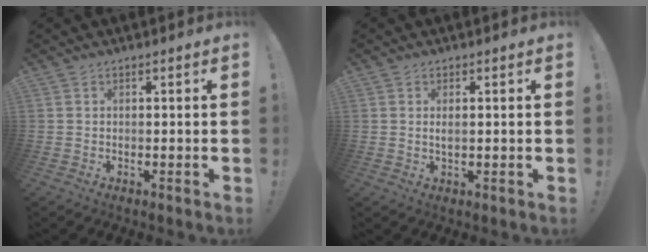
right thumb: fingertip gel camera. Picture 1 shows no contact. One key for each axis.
{"total": 1.5, "fx": 0.2, "fy": 0.0, "fz": 1.4, "tx": -0.021, "ty": -0.003, "tz": 0.001}